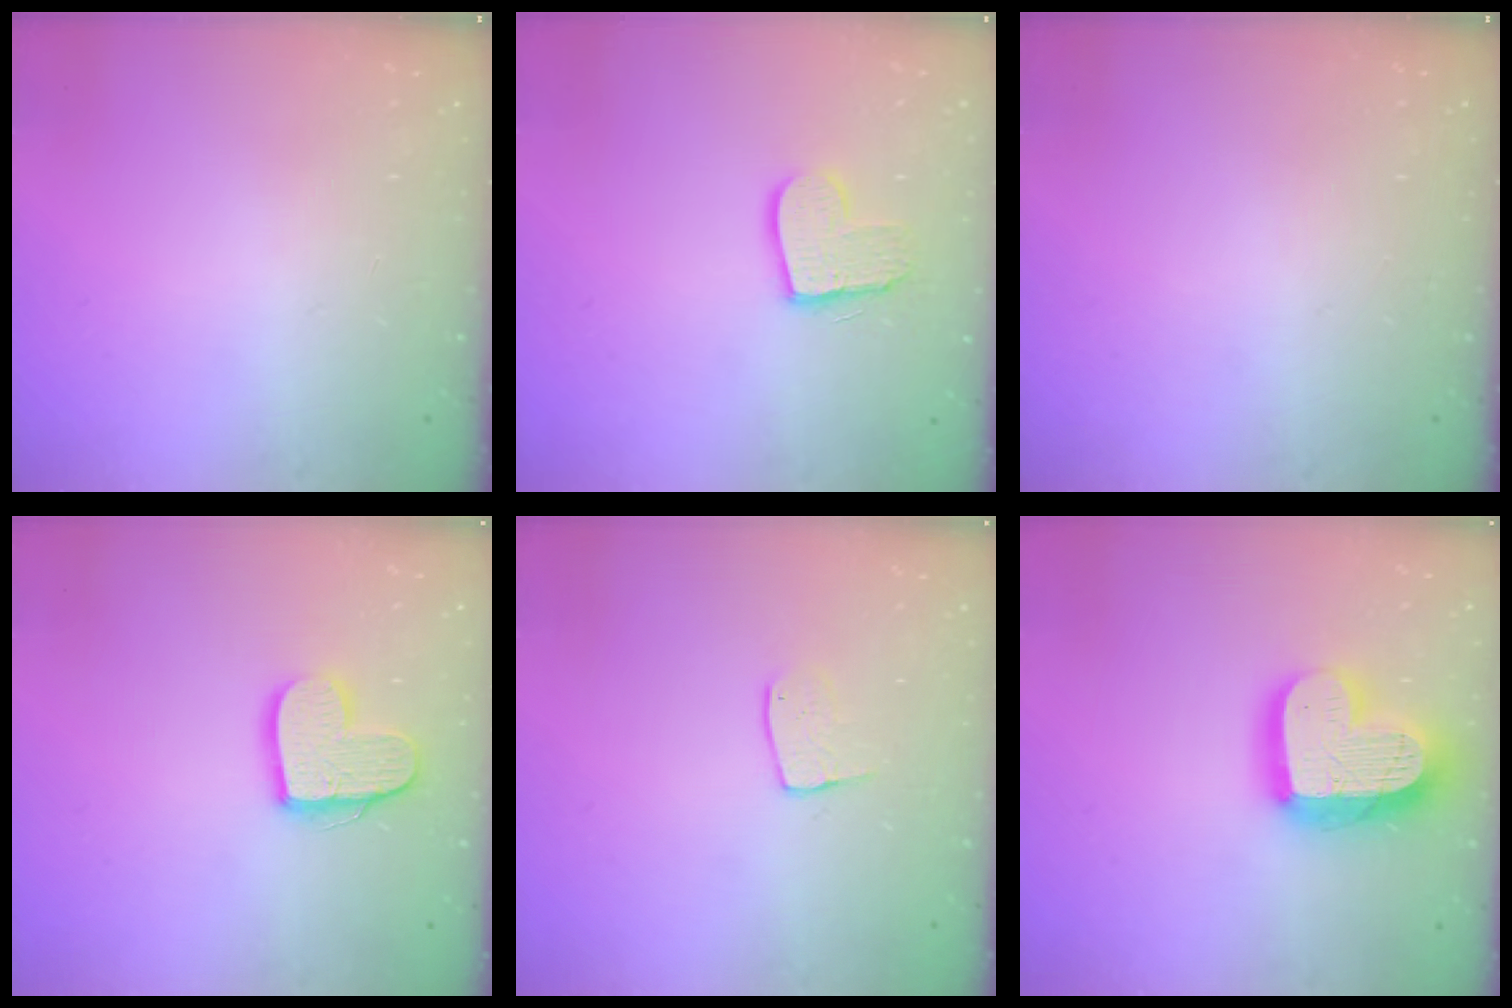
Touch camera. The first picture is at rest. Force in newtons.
{"total": 10.3, "press": 10.3, "slide": 0.8}
{"total": 0.0}
{"total": 11.5, "press": 11.5, "slide": 0.6}
{"total": 6.1, "press": 6.1, "slide": 0.3}
{"total": 19.5, "press": 19.4, "slide": 1.7}